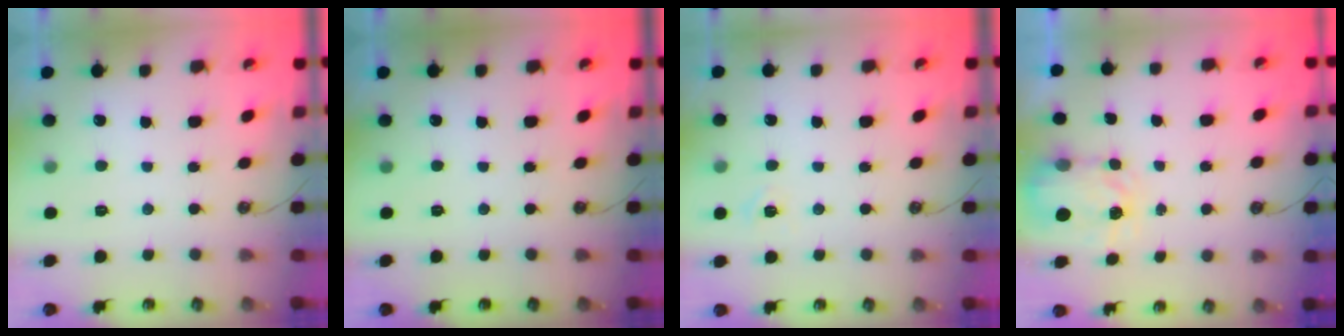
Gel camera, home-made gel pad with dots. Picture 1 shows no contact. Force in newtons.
{"total": 0.0}
{"total": 4.4, "press": 4.3, "slide": 0.5}
{"total": 3.6, "press": 3.5, "slide": 0.6}